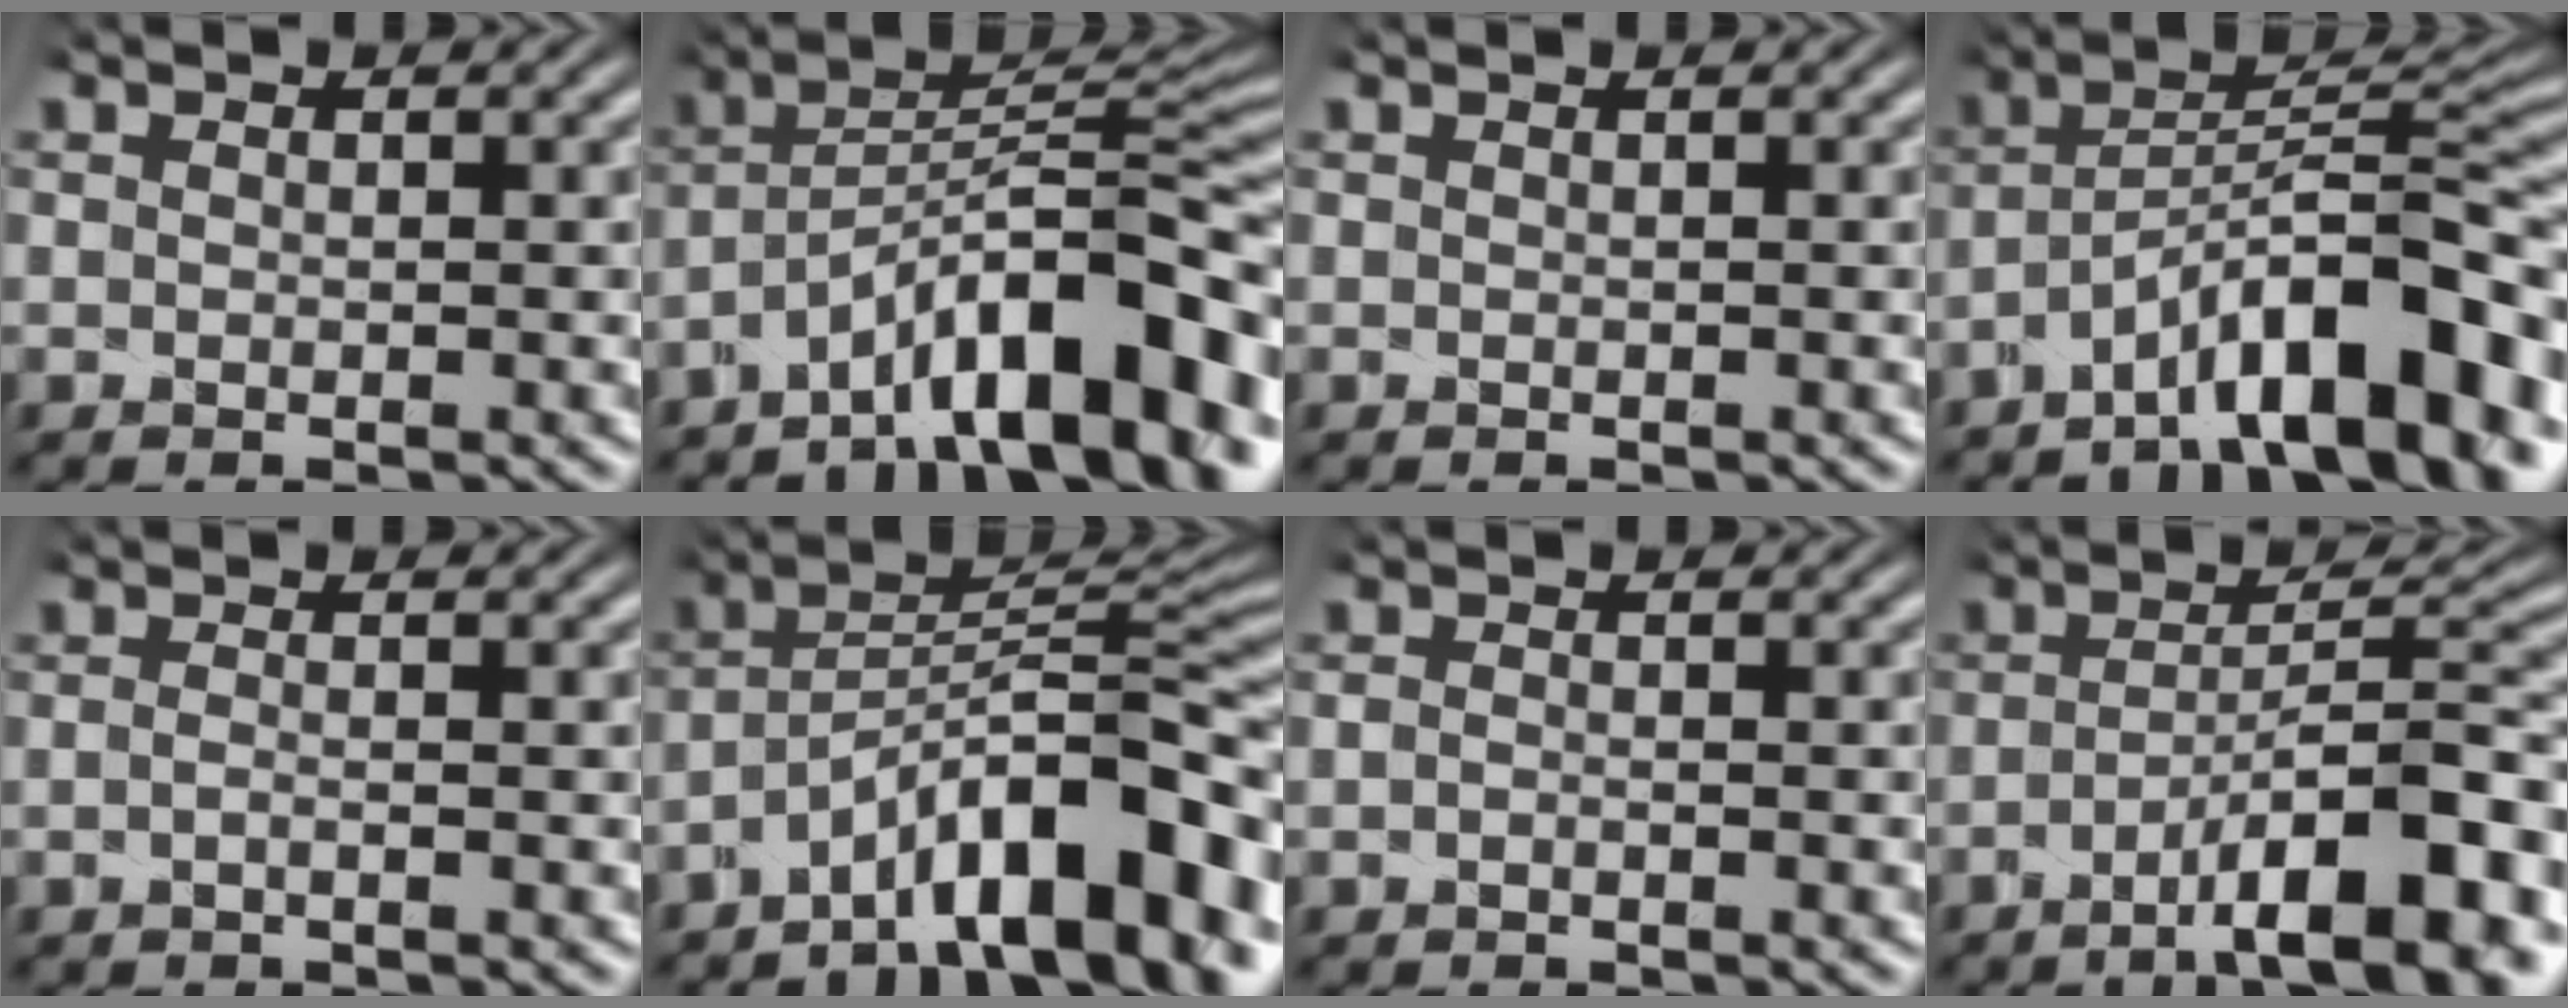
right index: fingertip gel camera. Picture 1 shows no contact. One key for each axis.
{"total": 9.2, "fx": -3.7, "fy": 3.3, "fz": 7.8, "tx": -0.096, "ty": 0.017, "tz": -0.073}
{"total": 0.0}
{"total": 8.4, "fx": -3.5, "fy": 2.5, "fz": 7.3, "tx": -0.090, "ty": 0.021, "tz": -0.070}
{"total": 0.9, "fx": -0.6, "fy": -0.7, "fz": 0.3, "tx": 0.002, "ty": 0.017, "tz": -0.023}
{"total": 9.1, "fx": -3.6, "fy": 3.5, "fz": 7.5, "tx": -0.096, "ty": 0.013, "tz": -0.072}
{"total": 0.6, "fx": -0.4, "fy": -0.4, "fz": 0.0, "tx": 0.013, "ty": 0.020, "tz": -0.020}
{"total": 8.2, "fx": -3.9, "fy": 0.9, "fz": 7.1, "tx": -0.083, "ty": 0.025, "tz": -0.069}